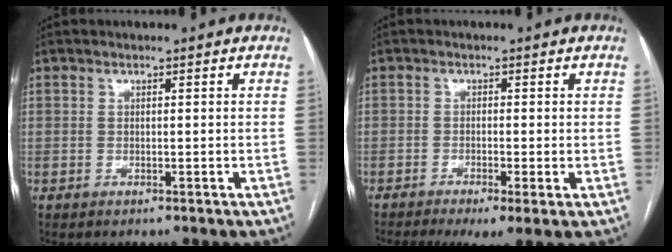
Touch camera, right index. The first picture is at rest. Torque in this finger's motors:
{"motor_torque": [1.68, -0.45, 0.08, 0.04]}